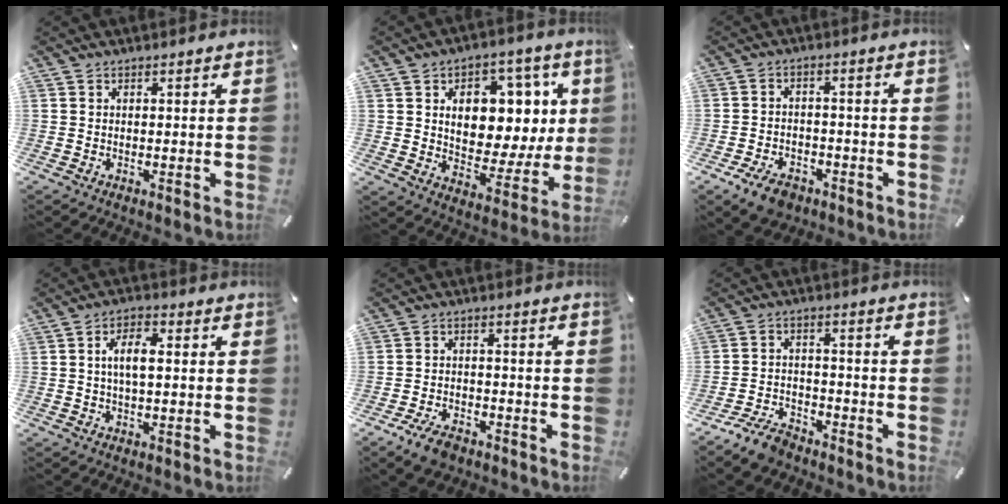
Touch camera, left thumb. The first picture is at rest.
{"total": 12.6, "force": [3.7, 9.4, 7.6], "torque": [-0.100, -0.030, 0.070]}
{"total": 5.9, "force": [-4.0, 3.5, 2.6], "torque": [-0.054, 0.021, -0.075]}
{"total": 5.9, "force": [0.5, 2.5, 5.3], "torque": [-0.093, 0.008, 0.005]}
{"total": 5.5, "force": [-3.9, 2.8, 2.6], "torque": [-0.055, 0.021, -0.075]}
{"total": 6.9, "force": [-5.8, 2.9, 2.5], "torque": [-0.050, 0.031, -0.110]}